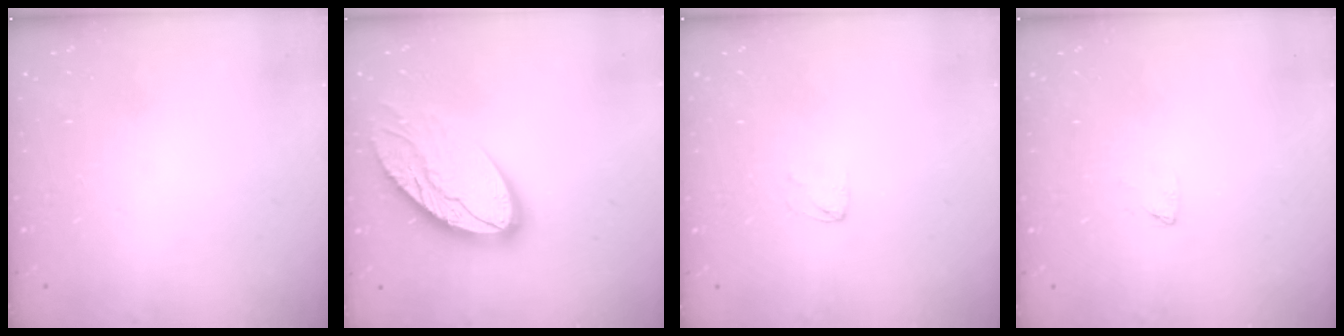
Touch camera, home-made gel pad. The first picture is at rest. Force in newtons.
{"total": 16.6, "press": 16.6, "slide": 1.2}
{"total": 2.9, "press": 2.9, "slide": 0.2}
{"total": 2.6, "press": 2.6, "slide": 0.2}